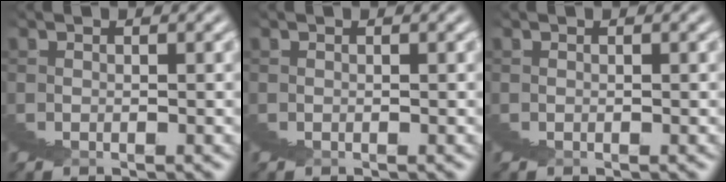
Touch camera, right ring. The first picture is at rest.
{"total": 0.0}
{"total": 0.0}